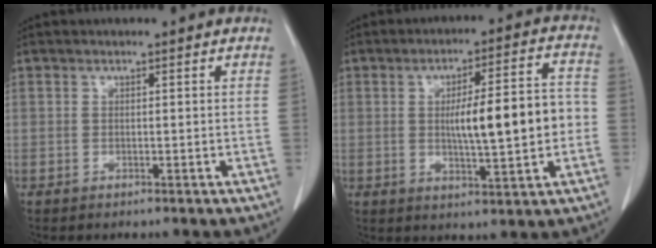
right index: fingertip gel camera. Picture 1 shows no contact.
{"total": 12.0, "force": [-0.7, 2.0, 11.8], "torque": [-0.182, 0.018, -0.005]}